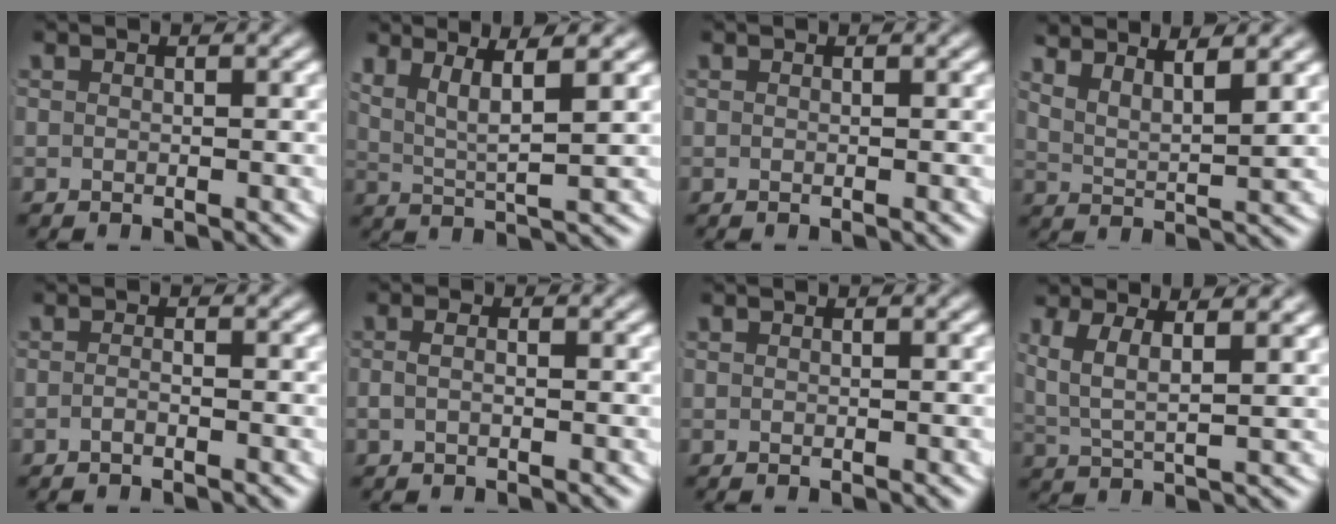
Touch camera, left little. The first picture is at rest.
{"total": 5.1, "force": [2.4, 1.7, 4.2], "torque": [-0.064, -0.003, 0.042]}
{"total": 0.0}
{"total": 5.6, "force": [3.7, 2.6, 3.3], "torque": [-0.058, 0.005, 0.049]}
{"total": 1.0, "force": [-0.9, -0.1, 0.4], "torque": [-0.006, 0.000, -0.019]}
{"total": 1.2, "force": [-0.4, 0.4, 1.1], "torque": [-0.023, 0.000, -0.008]}
{"total": 0.0}
{"total": 4.7, "force": [1.9, 2.1, 3.8], "torque": [-0.076, -0.005, 0.036]}